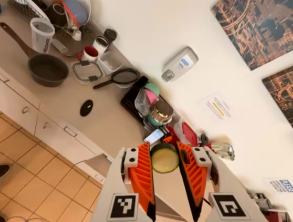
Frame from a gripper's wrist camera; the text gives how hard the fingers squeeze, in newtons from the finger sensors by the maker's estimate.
{"total": 8.1, "left": 7.8, "right": 8.4}